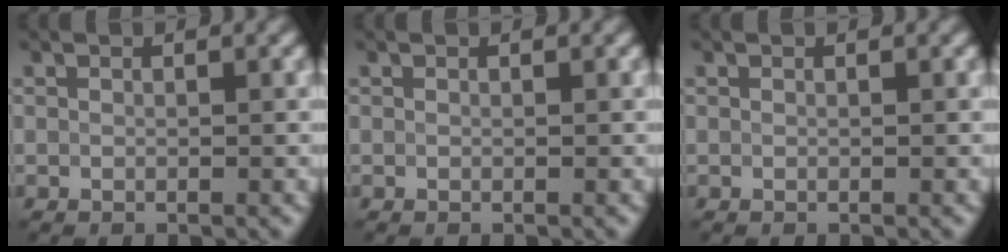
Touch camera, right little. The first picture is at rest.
{"total": 0.0}
{"total": 0.0}